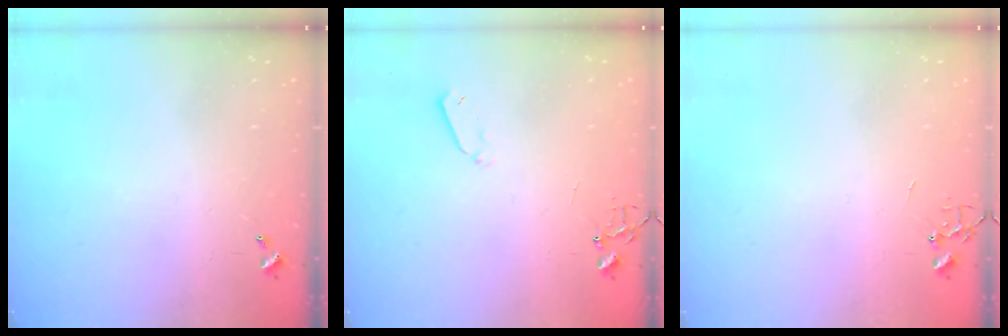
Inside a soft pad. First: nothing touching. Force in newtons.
{"total": 4.1, "press": 4.0, "slide": 0.8}
{"total": 0.0}